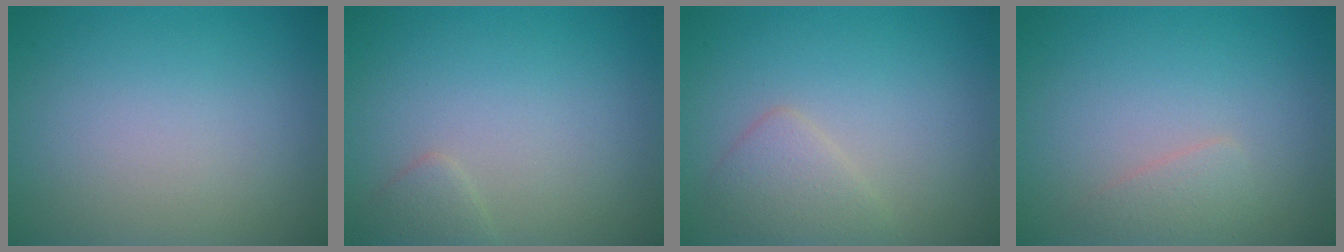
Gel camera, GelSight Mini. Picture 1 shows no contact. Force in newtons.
{"total": 1.2, "press": 1.2, "slide": 0.1}
{"total": 2.2, "press": 2.2, "slide": 0.1}
{"total": 1.3, "press": 1.3, "slide": 0.1}